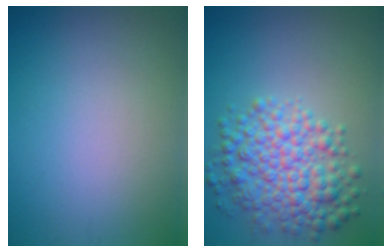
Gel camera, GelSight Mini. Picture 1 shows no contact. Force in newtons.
{"total": 6.2, "press": 6.2, "slide": 0.0}